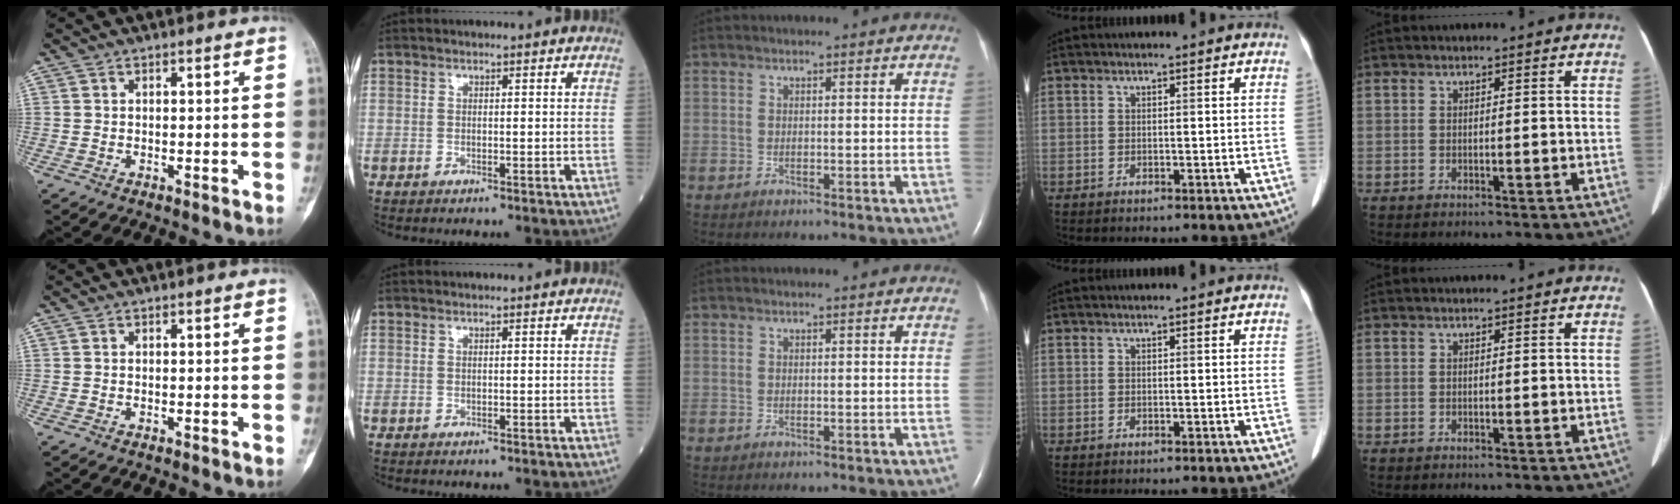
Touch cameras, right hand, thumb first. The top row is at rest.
{}